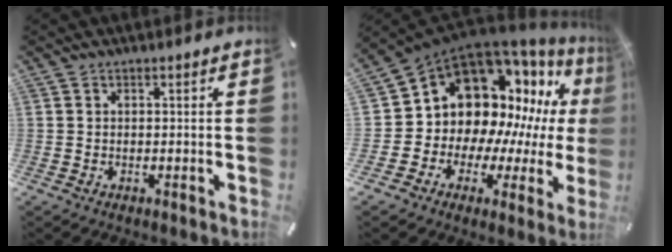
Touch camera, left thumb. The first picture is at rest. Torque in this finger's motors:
{"motor_torque": [1.80, 2.09, 2.67, 0.02, 0.17]}